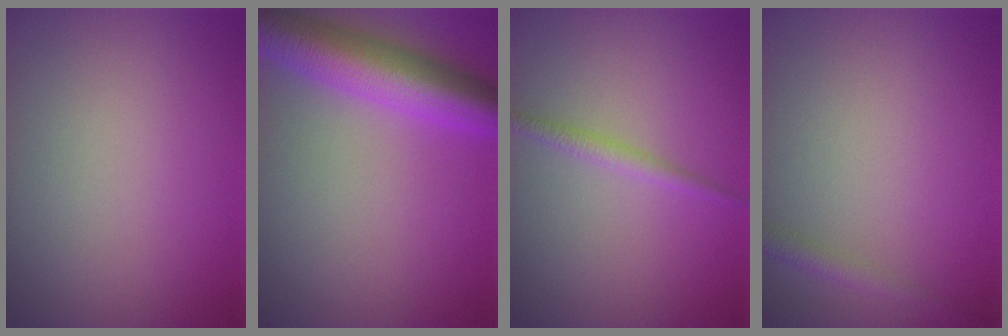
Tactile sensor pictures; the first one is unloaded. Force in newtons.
{"total": 8.4, "press": 8.4, "slide": 0.2}
{"total": 1.4, "press": 1.4, "slide": 0.1}
{"total": 1.4, "press": 1.4, "slide": 0.1}